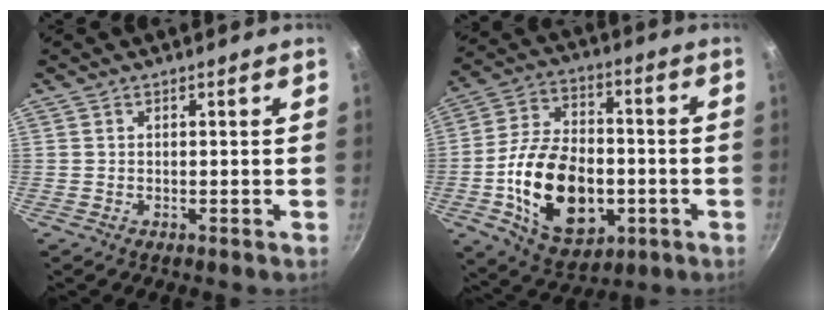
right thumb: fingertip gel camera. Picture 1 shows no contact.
{"total": 20.8, "force": [-4.3, 13.2, 15.5], "torque": [-0.247, 0.024, -0.065]}